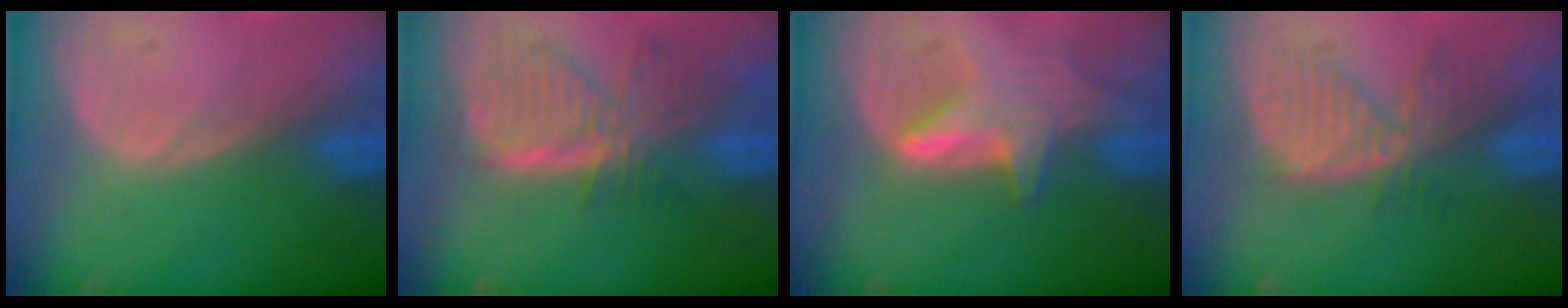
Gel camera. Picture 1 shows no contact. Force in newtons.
{"total": 7.8, "press": 7.0, "slide": 3.4}
{"total": 6.0, "press": 6.0, "slide": 0.6}
{"total": 6.5, "press": 6.2, "slide": 2.1}